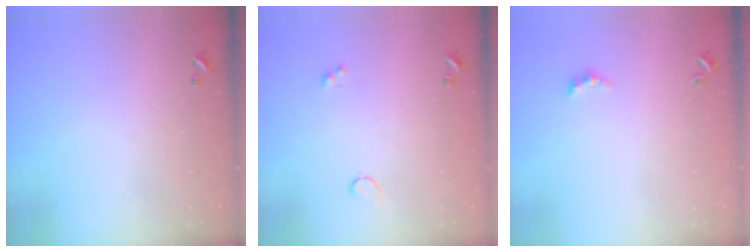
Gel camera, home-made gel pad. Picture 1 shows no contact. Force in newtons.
{"total": 2.6, "press": 2.5, "slide": 0.6}
{"total": 1.5, "press": 1.4, "slide": 0.5}